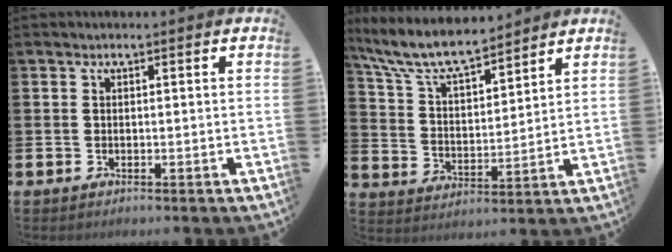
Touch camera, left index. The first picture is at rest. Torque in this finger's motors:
{"motor_torque": [1.22, -0.92, 0.28, 0.21]}